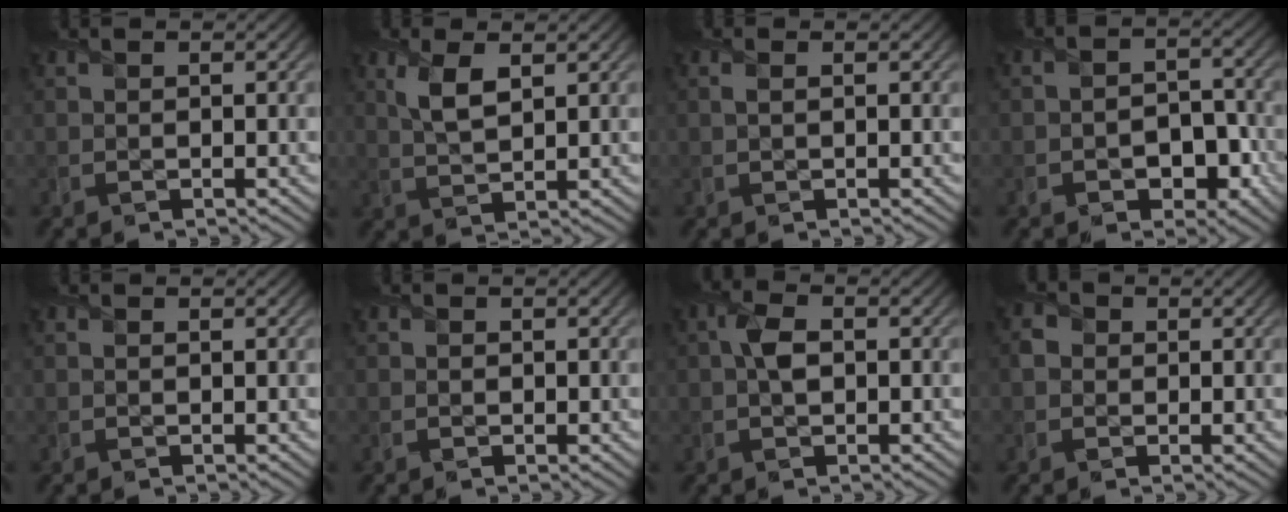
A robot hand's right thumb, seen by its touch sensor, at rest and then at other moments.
{"total": 4.3, "force": [1.8, 1.8, 3.4], "torque": [-0.081, 0.002, 0.036]}
{"total": 0.7, "force": [0.3, 0.3, 0.6], "torque": [-0.016, 0.003, 0.002]}
{"total": 5.4, "force": [-2.3, 3.8, 3.0], "torque": [-0.028, 0.004, -0.041]}
{"total": 0.0}
{"total": 0.7, "force": [-0.2, 0.6, 0.3], "torque": [-0.002, -0.005, -0.005]}
{"total": 3.0, "force": [0.1, 1.9, 2.4], "torque": [-0.049, 0.002, -0.004]}
{"total": 1.9, "force": [0.0, 1.9, 0.5], "torque": [-0.007, -0.001, -0.007]}